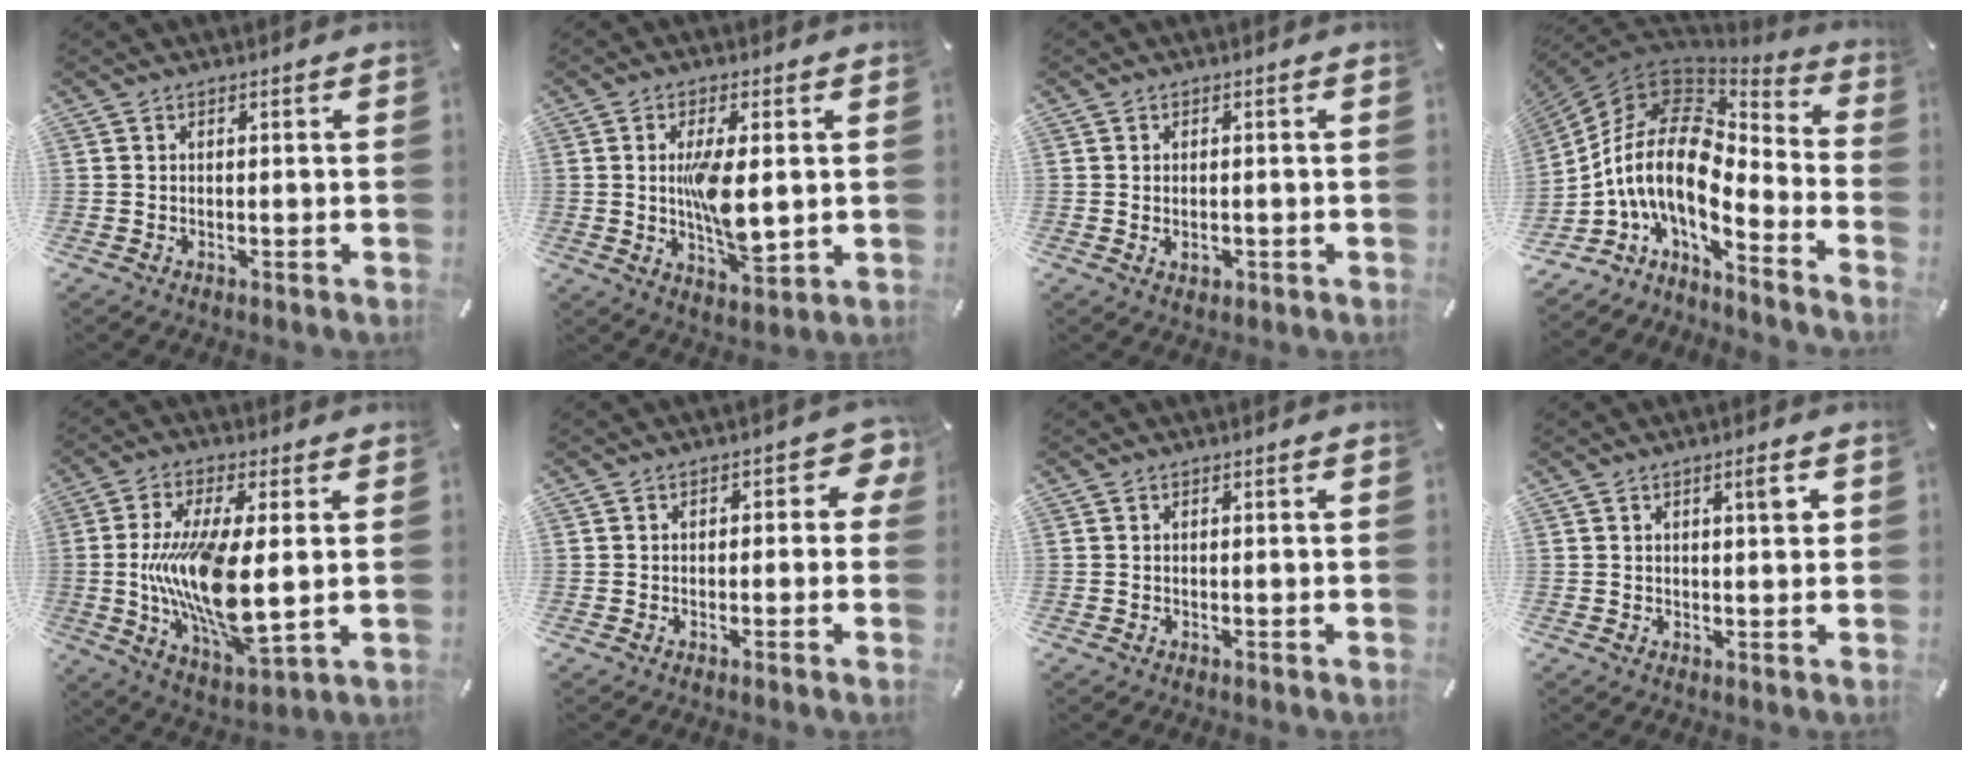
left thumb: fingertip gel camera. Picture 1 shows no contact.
{"total": 10.3, "force": [0.7, 4.3, 9.4], "torque": [-0.189, -0.018, 0.008]}
{"total": 1.9, "force": [-0.3, 1.2, 1.4], "torque": [-0.019, -0.003, -0.006]}
{"total": 18.1, "force": [-1.7, 9.6, 15.2], "torque": [-0.336, -0.020, -0.038]}
{"total": 17.8, "force": [0.8, 6.2, 16.7], "torque": [-0.353, -0.032, 0.010]}
{"total": 4.2, "force": [-0.2, 2.7, 3.2], "torque": [-0.045, 0.012, -0.010]}
{"total": 0.0}
{"total": 3.5, "force": [1.2, 1.1, 3.2], "torque": [-0.041, -0.003, 0.012]}